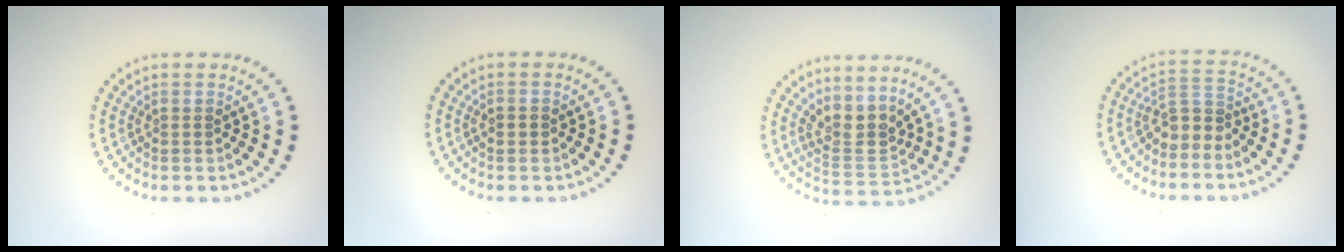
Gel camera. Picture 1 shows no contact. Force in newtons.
{"total": 1.2, "press": 1.2, "slide": 0.1}
{"total": 3.2, "press": 2.6, "slide": 1.9}
{"total": 2.4, "press": 2.0, "slide": 1.4}